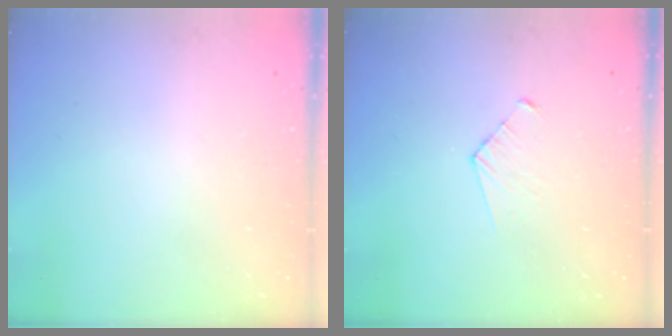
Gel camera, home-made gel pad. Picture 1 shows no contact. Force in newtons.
{"total": 3.2, "press": 3.2, "slide": 0.3}